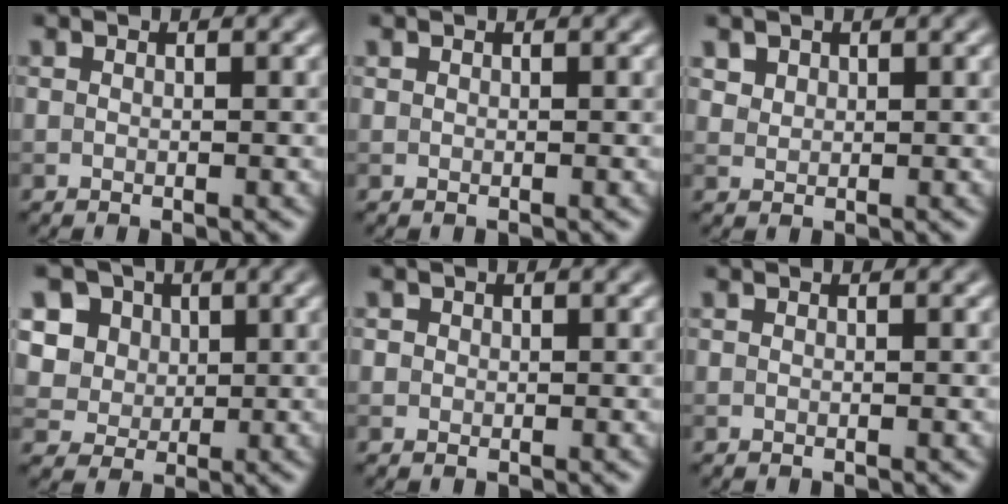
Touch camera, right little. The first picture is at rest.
{"total": 0.0}
{"total": 2.5, "force": [1.7, 1.5, 0.9], "torque": [-0.029, -0.001, 0.040]}
{"total": 10.0, "force": [4.7, 7.7, 4.3], "torque": [-0.097, 0.018, 0.066]}
{"total": 0.8, "force": [0.3, 0.8, 0.1], "torque": [0.003, -0.002, 0.001]}
{"total": 0.0}